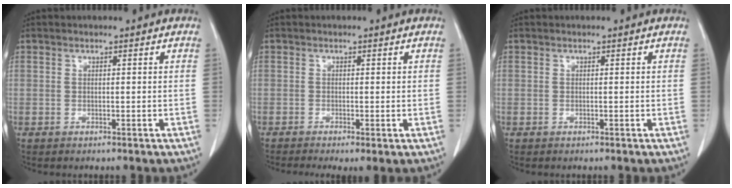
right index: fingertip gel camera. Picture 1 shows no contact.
{"total": 3.2, "force": [-1.7, 0.8, 2.6], "torque": [-0.043, -0.012, -0.028]}
{"total": 0.0}